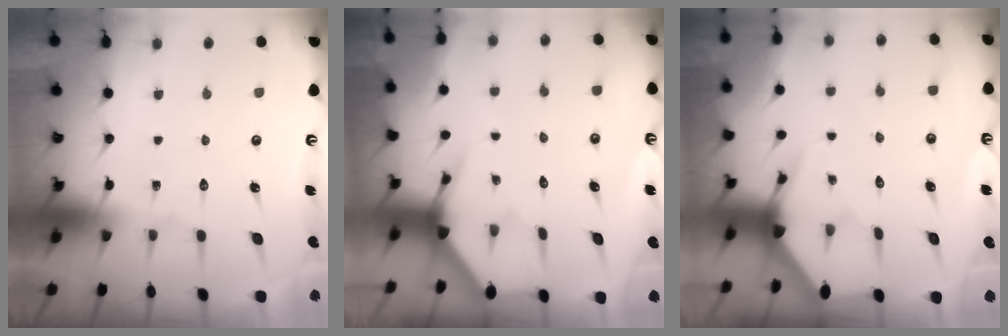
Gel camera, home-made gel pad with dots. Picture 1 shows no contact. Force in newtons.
{"total": 3.5, "press": 3.5, "slide": 0.3}
{"total": 3.5, "press": 3.5, "slide": 0.1}